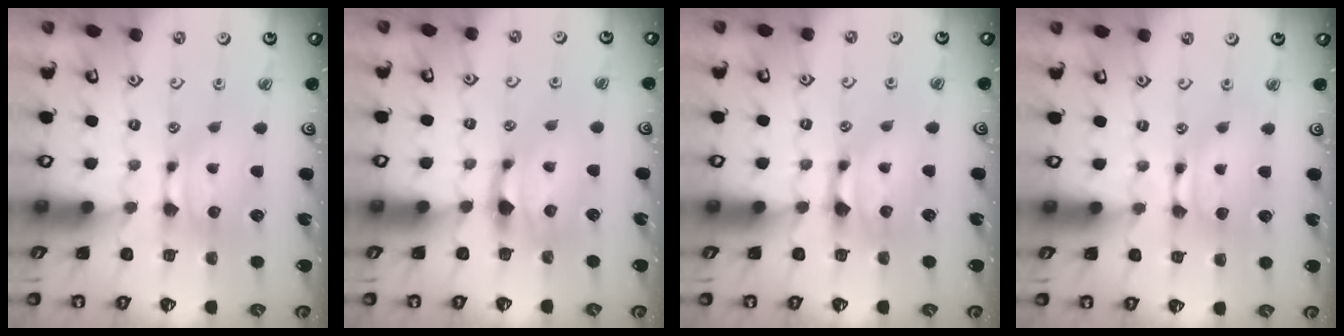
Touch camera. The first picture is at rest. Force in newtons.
{"total": 1.9, "press": 1.3, "slide": 1.4}
{"total": 1.5, "press": 0.7, "slide": 1.4}
{"total": 1.7, "press": 1.7, "slide": 0.1}